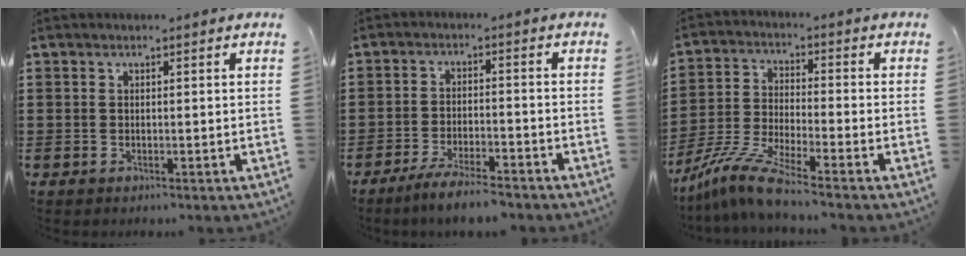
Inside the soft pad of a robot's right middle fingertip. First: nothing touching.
{"total": 5.0, "force": [-4.4, 0.2, 2.3], "torque": [-0.052, -0.009, -0.086]}
{"total": 8.6, "force": [-7.3, 0.2, 4.5], "torque": [-0.105, -0.008, -0.147]}